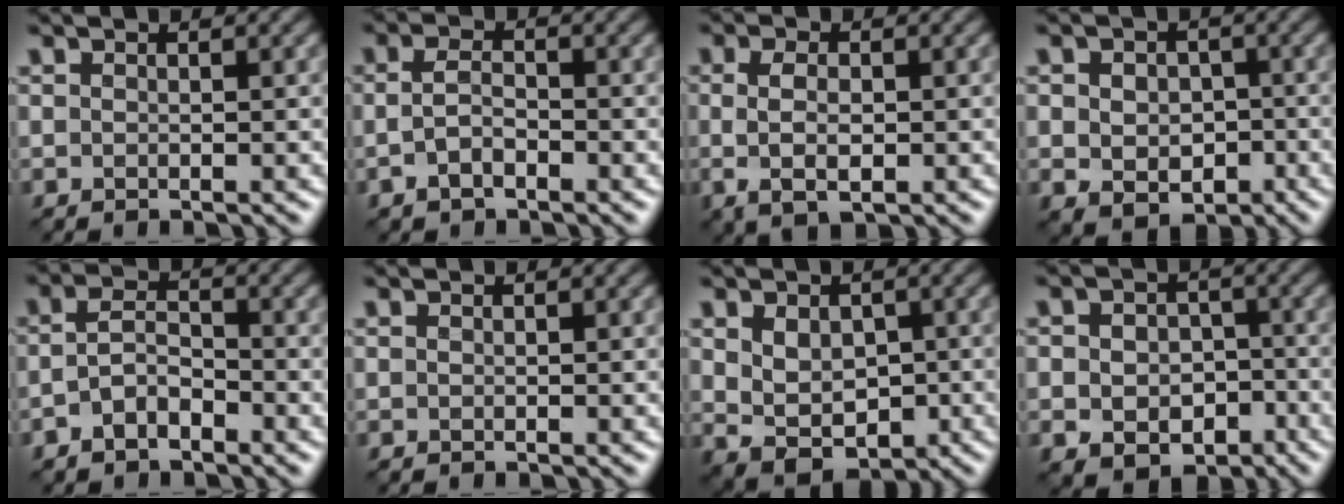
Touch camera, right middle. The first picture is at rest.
{"total": 1.9, "force": [-0.9, 0.7, 1.4], "torque": [-0.034, 0.005, -0.020]}
{"total": 2.9, "force": [-0.2, 1.4, 2.5], "torque": [-0.059, -0.001, 0.004]}
{"total": 5.3, "force": [-1.2, 4.2, 2.9], "torque": [-0.028, -0.013, -0.018]}
{"total": 2.7, "force": [-1.5, 1.2, 1.8], "torque": [-0.038, 0.009, -0.031]}
{"total": 0.0}
{"total": 3.8, "force": [-0.2, 2.8, 2.6], "torque": [-0.047, -0.004, 0.004]}
{"total": 6.6, "force": [-2.6, 5.0, 3.4], "torque": [-0.032, -0.023, -0.039]}